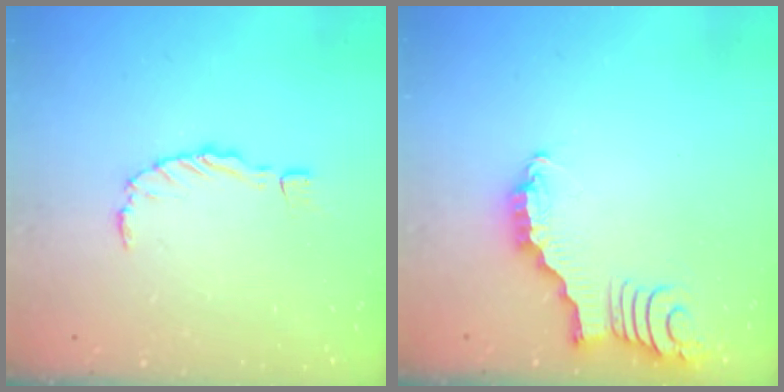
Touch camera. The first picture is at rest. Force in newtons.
{"total": 3.3, "press": 3.3, "slide": 0.5}